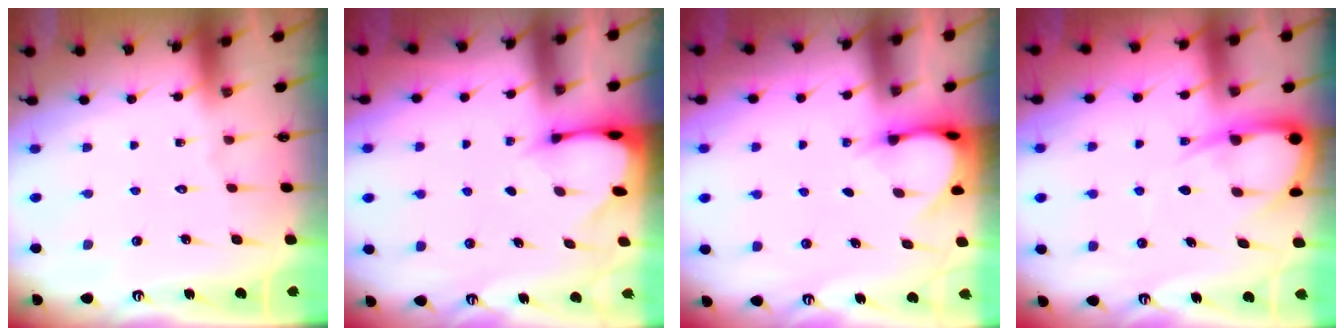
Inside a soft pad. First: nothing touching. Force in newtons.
{"total": 2.4, "press": 2.4, "slide": 0.1}
{"total": 4.0, "press": 4.0, "slide": 0.3}
{"total": 7.9, "press": 7.9, "slide": 0.9}